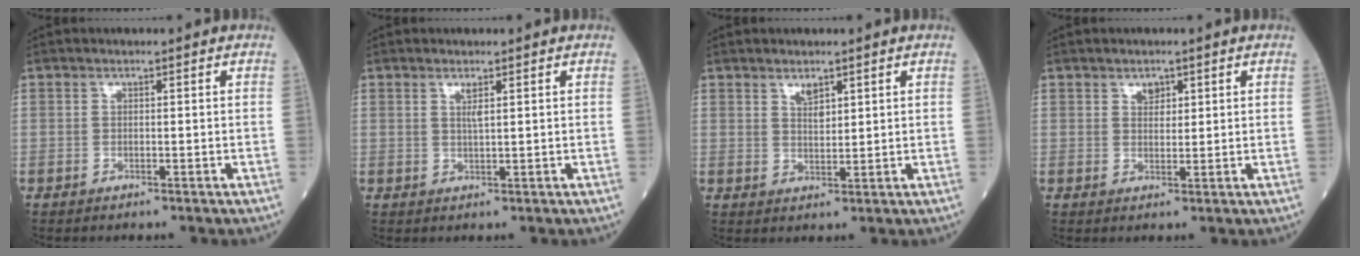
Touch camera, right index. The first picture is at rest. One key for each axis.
{"total": 1.7, "fx": 0.8, "fy": 0.1, "fz": 1.5, "tx": -0.031, "ty": -0.003, "tz": 0.016}
{"total": 2.5, "fx": 1.7, "fy": 1.0, "fz": 1.6, "tx": -0.031, "ty": -0.002, "tz": 0.035}
{"total": 2.0, "fx": 1.3, "fy": 1.3, "fz": 1.0, "tx": -0.015, "ty": -0.002, "tz": 0.022}